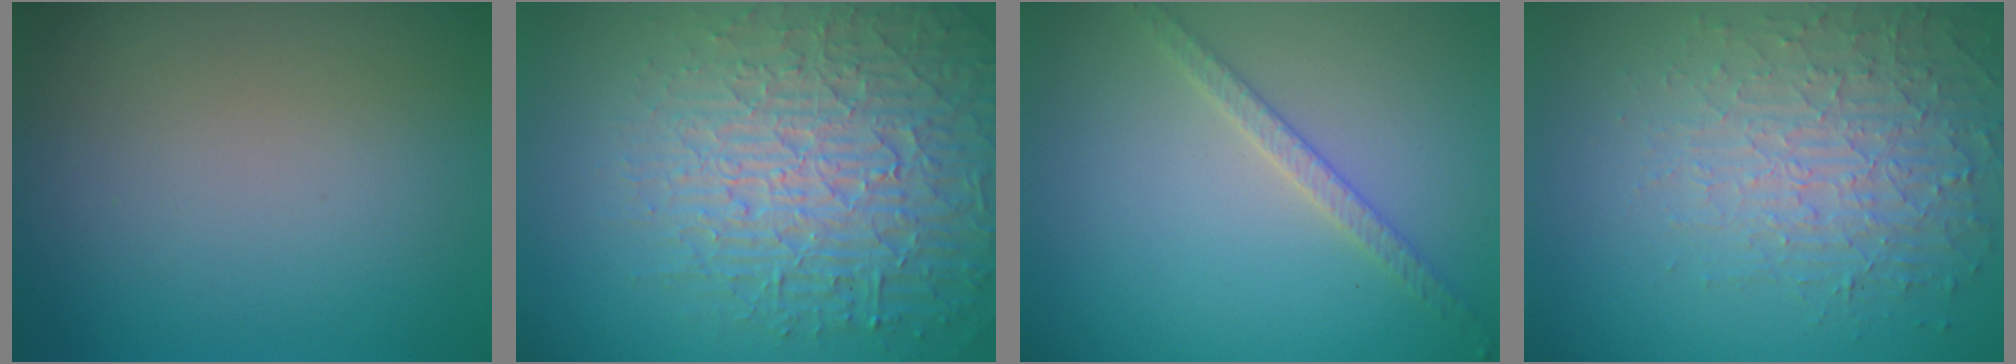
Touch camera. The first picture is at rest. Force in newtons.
{"total": 6.8, "press": 6.6, "slide": 1.7}
{"total": 2.1, "press": 2.0, "slide": 0.6}
{"total": 3.9, "press": 3.9, "slide": 0.3}